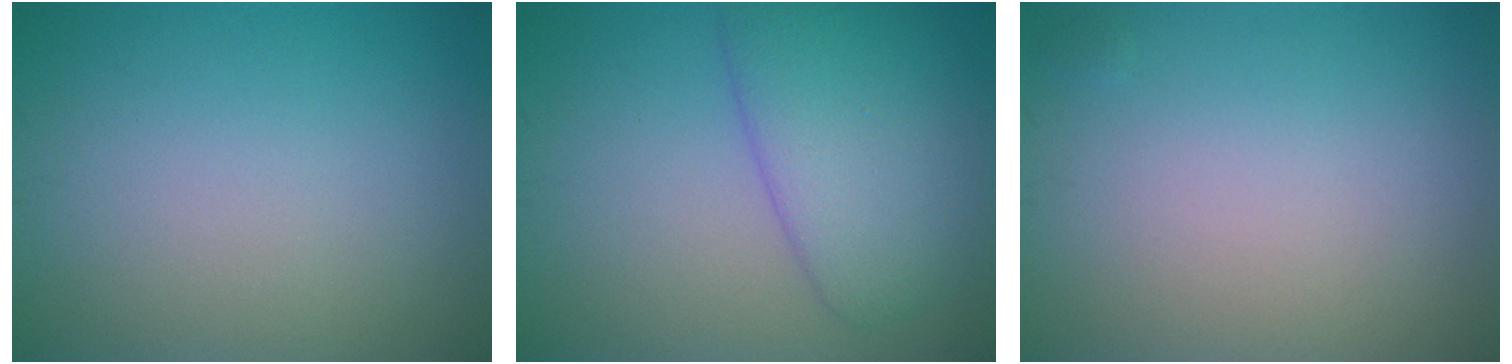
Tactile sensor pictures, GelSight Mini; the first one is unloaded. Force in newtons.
{"total": 5.9, "press": 5.9, "slide": 0.4}
{"total": 0.0}